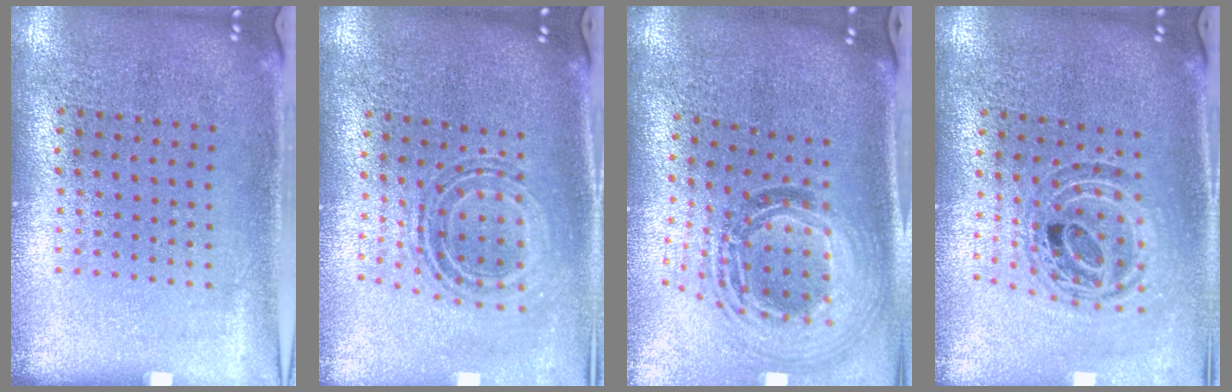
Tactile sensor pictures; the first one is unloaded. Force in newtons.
{"total": 0.7, "press": 0.7, "slide": 0.3}
{"total": 1.7, "press": 1.5, "slide": 0.9}
{"total": 0.9, "press": 0.9, "slide": 0.2}